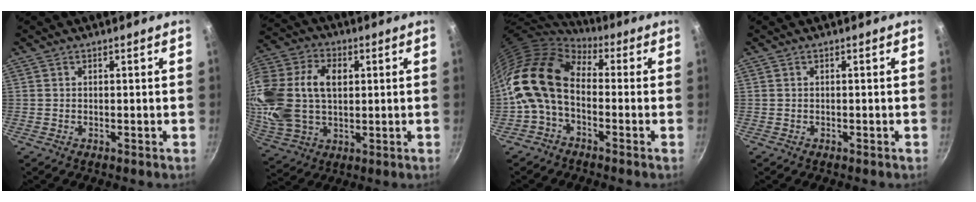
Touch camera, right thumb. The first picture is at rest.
{"total": 21.2, "force": [3.0, 14.4, 15.2], "torque": [-0.321, 0.018, 0.056]}
{"total": 12.8, "force": [-1.4, 8.5, 9.5], "torque": [-0.162, 0.032, -0.045]}
{"total": 0.0}